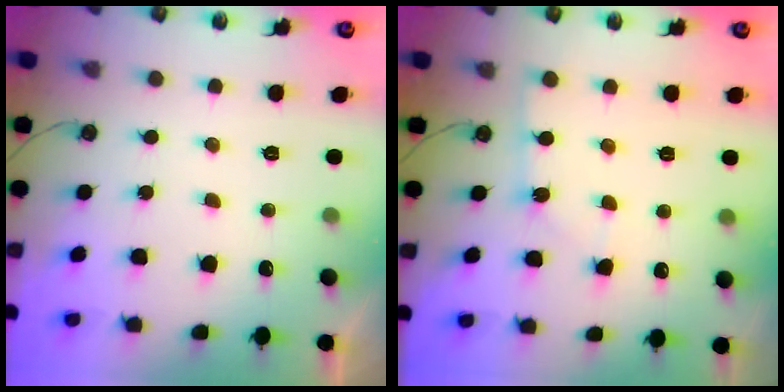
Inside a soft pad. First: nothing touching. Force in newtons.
{"total": 4.4, "press": 4.4, "slide": 0.6}